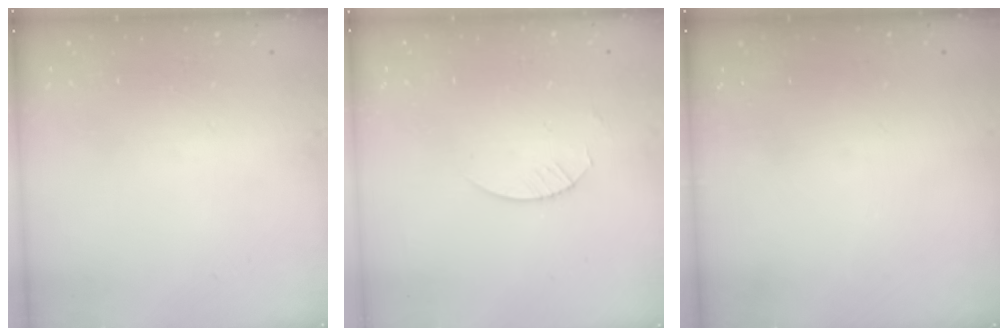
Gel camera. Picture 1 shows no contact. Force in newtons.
{"total": 1.8, "press": 1.8, "slide": 0.2}
{"total": 0.0}